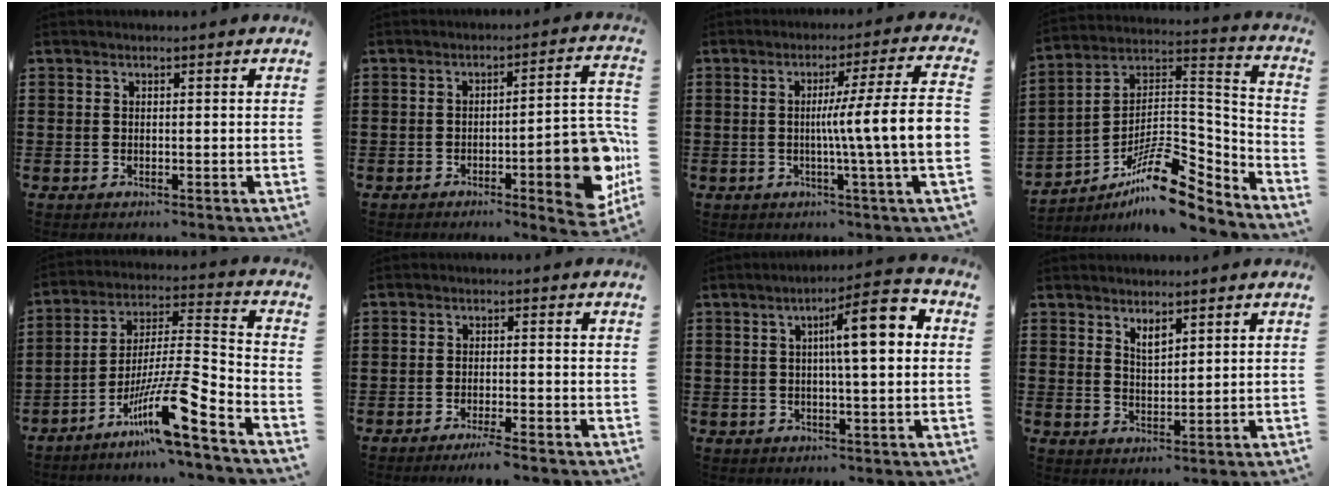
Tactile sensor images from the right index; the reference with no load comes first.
{"total": 10.2, "force": [-3.6, 2.5, 9.2], "torque": [-0.112, -0.009, -0.060]}
{"total": 9.9, "force": [-0.7, -0.8, 9.8], "torque": [-0.163, -0.019, -0.024]}
{"total": 13.6, "force": [-9.1, 5.2, 8.6], "torque": [-0.137, 0.021, -0.169]}
{"total": 13.1, "force": [-8.7, 0.9, 9.7], "torque": [-0.180, 0.000, -0.164]}
{"total": 2.7, "force": [-2.3, -0.4, 1.4], "torque": [-0.030, -0.005, -0.044]}
{"total": 9.2, "force": [1.4, 1.8, 8.9], "torque": [-0.137, -0.005, 0.011]}
{"total": 2.5, "force": [1.9, 0.9, 1.3], "torque": [-0.029, 0.003, 0.035]}